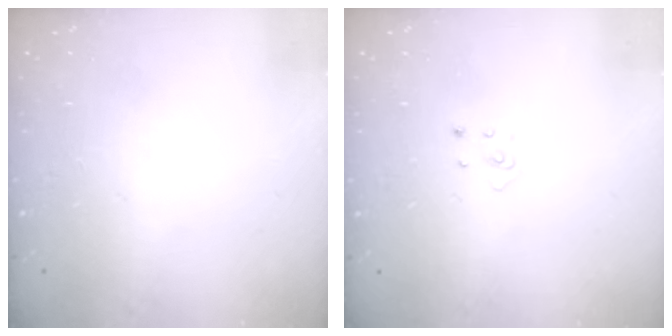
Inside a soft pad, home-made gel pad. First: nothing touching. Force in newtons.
{"total": 2.2, "press": 2.2, "slide": 0.2}